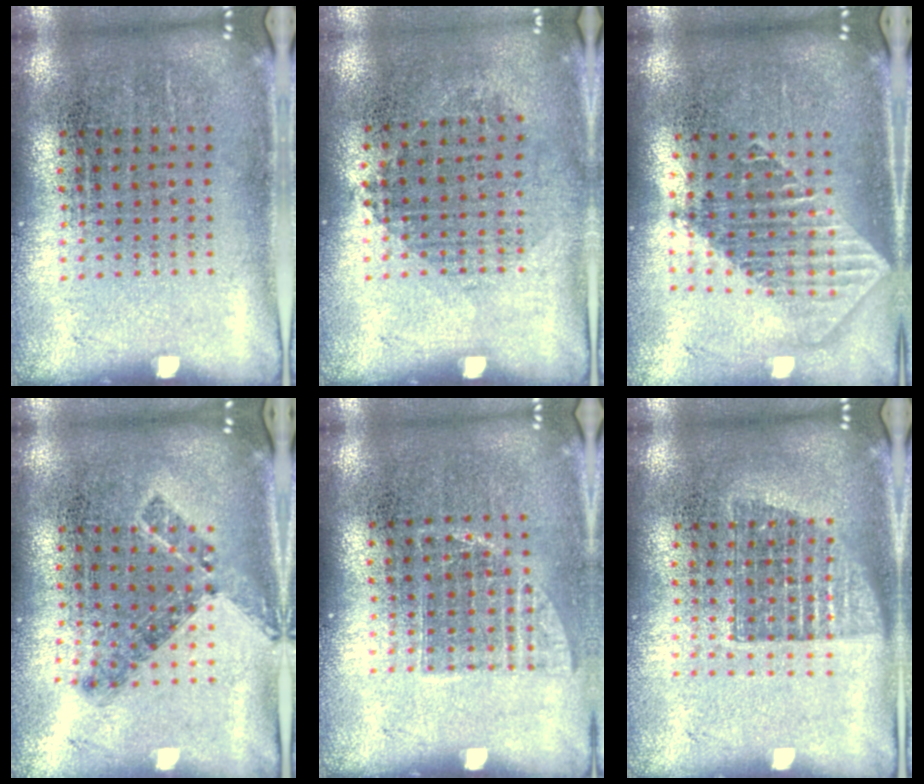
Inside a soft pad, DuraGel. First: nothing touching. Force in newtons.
{"total": 0.9, "press": 0.8, "slide": 0.4}
{"total": 1.8, "press": 1.5, "slide": 1.0}
{"total": 0.8, "press": 0.7, "slide": 0.3}
{"total": 0.9, "press": 0.7, "slide": 0.4}
{"total": 1.4, "press": 1.1, "slide": 0.8}